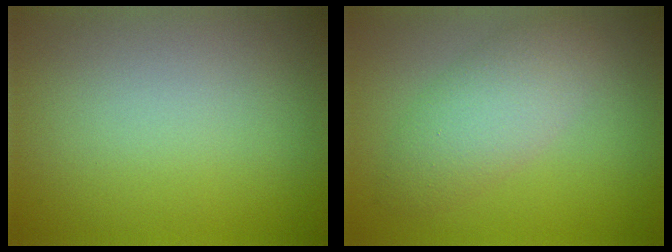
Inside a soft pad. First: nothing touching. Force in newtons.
{"total": 4.0, "press": 4.0, "slide": 0.3}